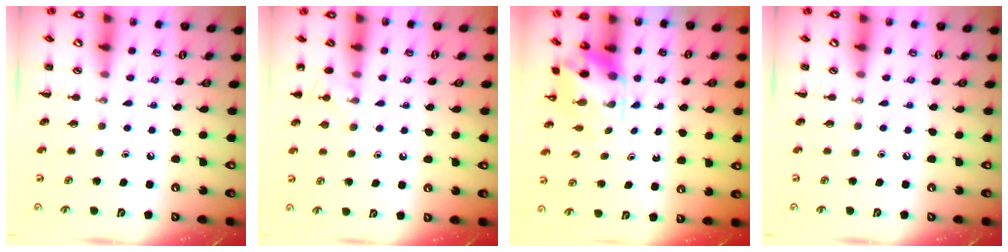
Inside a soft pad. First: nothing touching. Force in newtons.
{"total": 8.0, "press": 7.7, "slide": 2.1}
{"total": 3.8, "press": 3.7, "slide": 0.9}
{"total": 0.0}